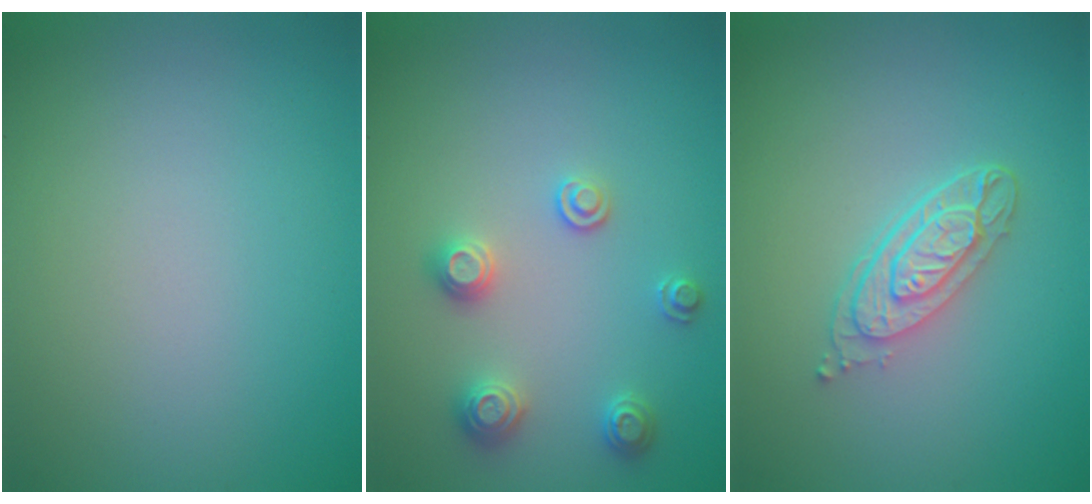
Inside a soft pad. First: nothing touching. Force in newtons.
{"total": 2.5, "press": 2.5, "slide": 0.3}
{"total": 3.5, "press": 2.7, "slide": 2.2}